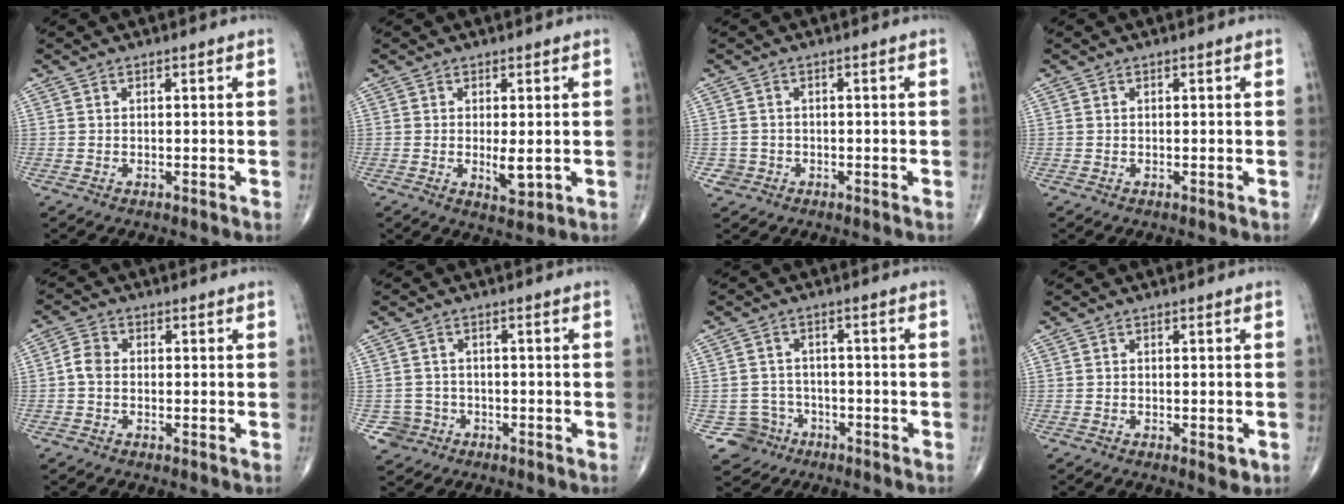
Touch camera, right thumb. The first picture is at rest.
{"total": 3.5, "force": [-0.2, 1.3, 3.3], "torque": [-0.049, -0.011, 0.003]}
{"total": 1.8, "force": [-0.7, 1.6, -0.1], "torque": [0.011, 0.007, -0.016]}
{"total": 0.0}
{"total": 3.2, "force": [-0.4, 2.4, 2.0], "torque": [-0.036, 0.010, -0.016]}
{"total": 3.7, "force": [-1.4, 3.4, -0.1], "torque": [0.020, 0.012, -0.026]}
{"total": 5.2, "force": [-2.6, 4.5, -0.1], "torque": [0.028, 0.021, -0.042]}
{"total": 2.0, "force": [-0.7, 0.9, 1.7], "torque": [-0.017, -0.002, -0.007]}